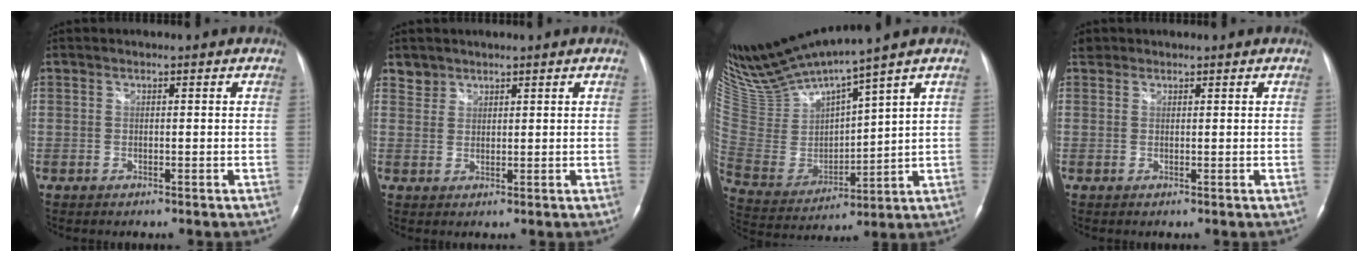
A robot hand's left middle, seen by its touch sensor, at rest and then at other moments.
{"total": 2.1, "force": [1.7, 1.2, -0.4], "torque": [0.014, 0.009, 0.027]}
{"total": 15.4, "force": [13.9, -0.5, 6.8], "torque": [-0.145, -0.018, 0.284]}
{"total": 1.4, "force": [1.1, 0.9, 0.0], "torque": [0.002, 0.015, 0.017]}